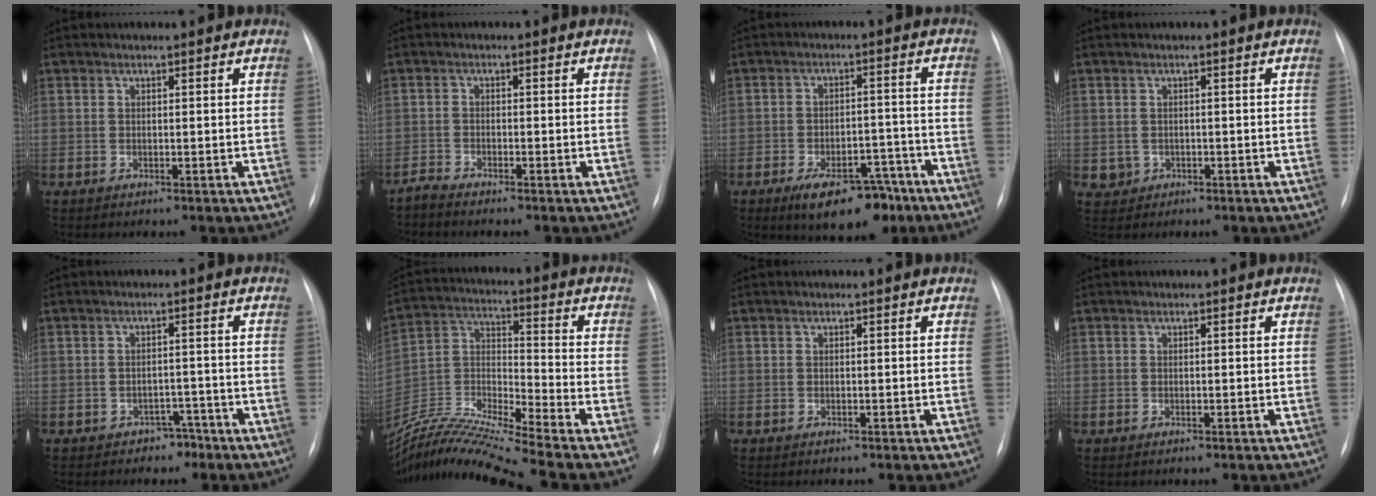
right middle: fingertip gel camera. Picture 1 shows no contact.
{"total": 1.6, "force": [-1.6, -0.2, -0.1], "torque": [0.005, -0.007, -0.035]}
{"total": 11.0, "force": [-7.4, 4.9, 6.5], "torque": [-0.086, 0.008, -0.108]}
{"total": 2.1, "force": [-0.4, 2.0, 0.3], "torque": [-0.003, 0.005, 0.000]}
{"total": 2.8, "force": [-2.0, 1.9, 0.3], "torque": [-0.003, 0.012, -0.027]}
{"total": 17.7, "force": [-16.0, -2.2, 7.3], "torque": [-0.147, 0.001, -0.296]}
{"total": 0.0}
{"total": 0.0}